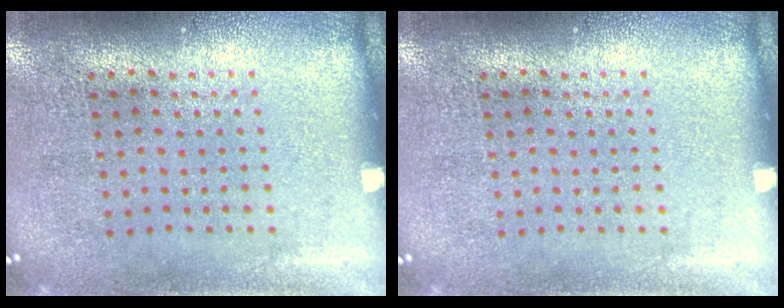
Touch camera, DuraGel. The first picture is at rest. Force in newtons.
{"total": 0.0}